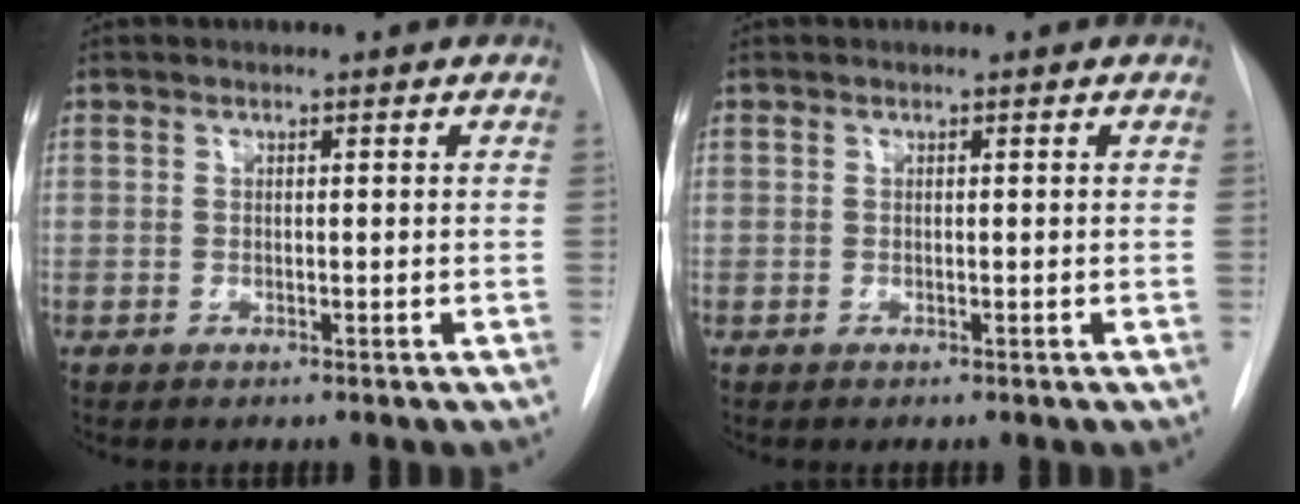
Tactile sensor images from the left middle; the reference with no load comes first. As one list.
[{"total": 0.0}]